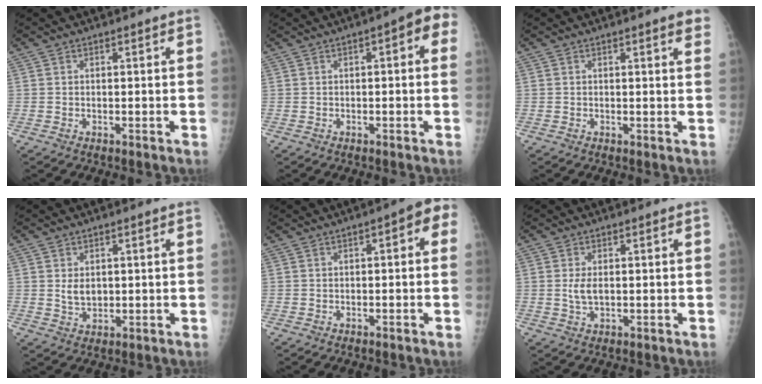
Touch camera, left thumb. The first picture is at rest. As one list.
[{"total": 5.6, "force": [1.2, 2.1, 5.1], "torque": [-0.048, 0.020, 0.004]}, {"total": 2.5, "force": [1.6, 0.4, 1.8], "torque": [-0.015, -0.003, 0.016]}, {"total": 3.3, "force": [0.7, 2.4, 2.1], "torque": [-0.025, -0.009, 0.019]}, {"total": 4.6, "force": [0.6, 1.9, 4.1], "torque": [-0.034, 0.021, -0.004]}, {"total": 2.8, "force": [0.2, 1.6, 2.3], "torque": [-0.047, -0.006, 0.006]}]